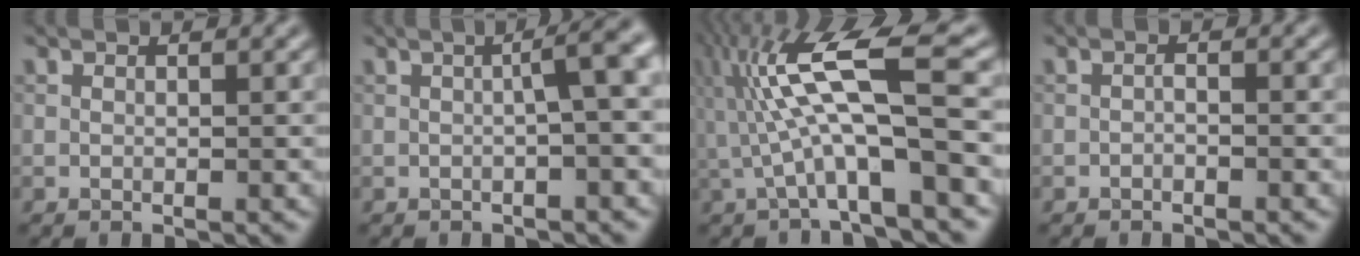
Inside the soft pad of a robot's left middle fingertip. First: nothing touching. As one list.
[{"total": 3.7, "force": [-0.1, 0.5, 3.7], "torque": [-0.050, 0.020, -0.009]}, {"total": 9.9, "force": [0.1, 1.9, 9.7], "torque": [-0.185, 0.024, -0.001]}, {"total": 0.7, "force": [-0.5, 0.2, 0.5], "torque": [-0.012, 0.002, -0.010]}]